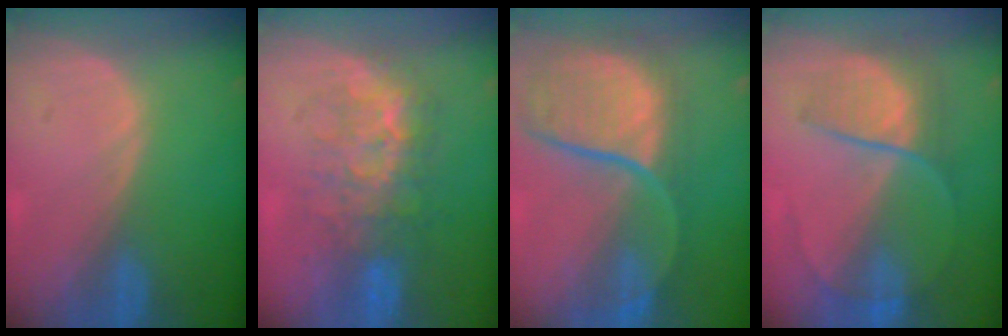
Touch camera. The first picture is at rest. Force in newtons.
{"total": 7.7, "press": 7.5, "slide": 1.4}
{"total": 12.0, "press": 9.9, "slide": 6.9}
{"total": 6.7, "press": 6.5, "slide": 1.7}